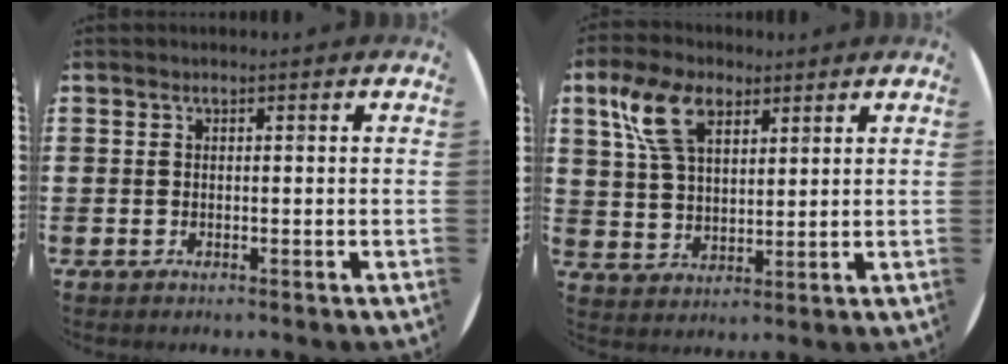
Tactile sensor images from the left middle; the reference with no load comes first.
{"total": 8.3, "force": [4.7, 4.4, 5.3], "torque": [-0.121, 0.014, 0.087]}